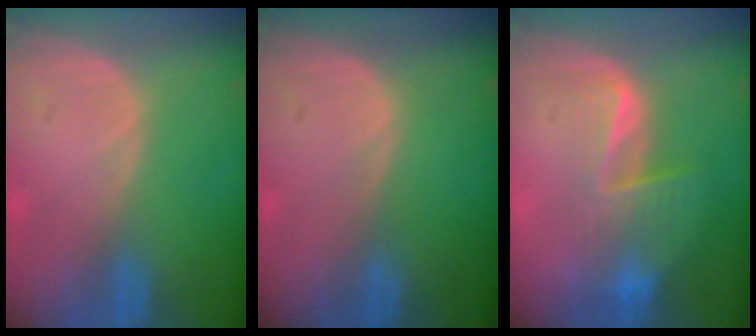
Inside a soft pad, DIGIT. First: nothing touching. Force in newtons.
{"total": 0.0}
{"total": 6.8, "press": 6.4, "slide": 2.3}